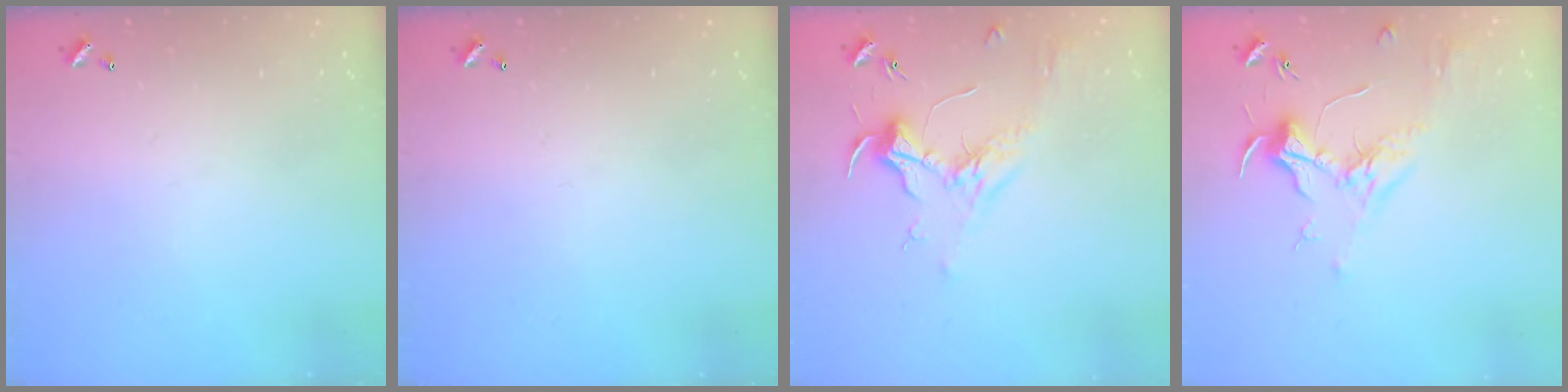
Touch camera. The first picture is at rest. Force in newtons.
{"total": 0.0}
{"total": 1.8, "press": 1.6, "slide": 0.6}
{"total": 1.8, "press": 1.7, "slide": 0.6}